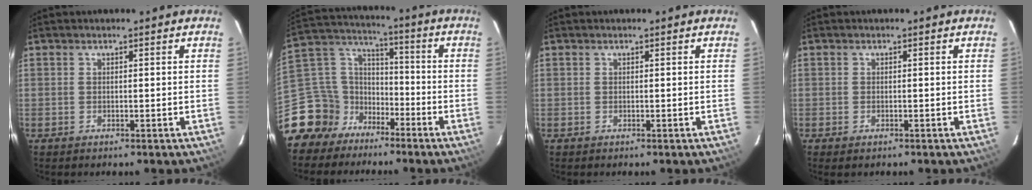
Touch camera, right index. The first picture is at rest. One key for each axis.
{"total": 12.9, "fx": -9.1, "fy": 8.8, "fz": 2.7, "tx": -0.080, "ty": 0.050, "tz": -0.165}
{"total": 0.0}
{"total": 0.8, "fx": -0.5, "fy": 0.4, "fz": 0.5, "tx": -0.008, "ty": -0.003, "tz": -0.009}